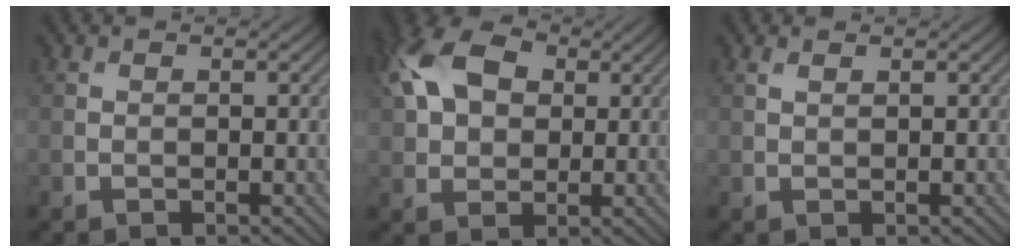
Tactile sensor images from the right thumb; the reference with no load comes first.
{"total": 10.6, "force": [3.3, 7.0, 7.2], "torque": [-0.174, 0.031, 0.051]}
{"total": 0.8, "force": [0.6, 0.1, 0.5], "torque": [-0.010, 0.003, 0.012]}